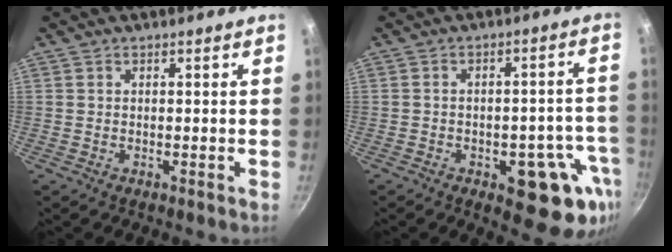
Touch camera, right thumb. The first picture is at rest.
{"total": 13.6, "force": [-5.6, 6.4, 10.6], "torque": [-0.070, 0.023, -0.070]}